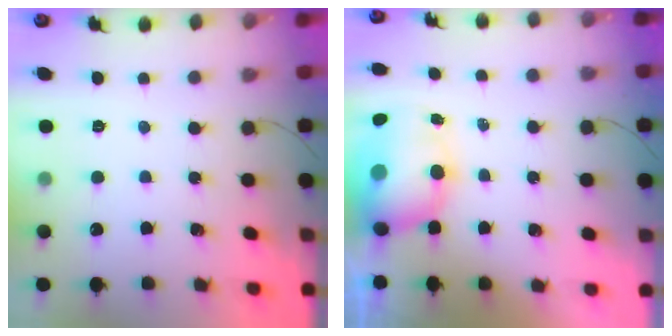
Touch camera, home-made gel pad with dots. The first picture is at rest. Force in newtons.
{"total": 10.4, "press": 10.2, "slide": 2.1}